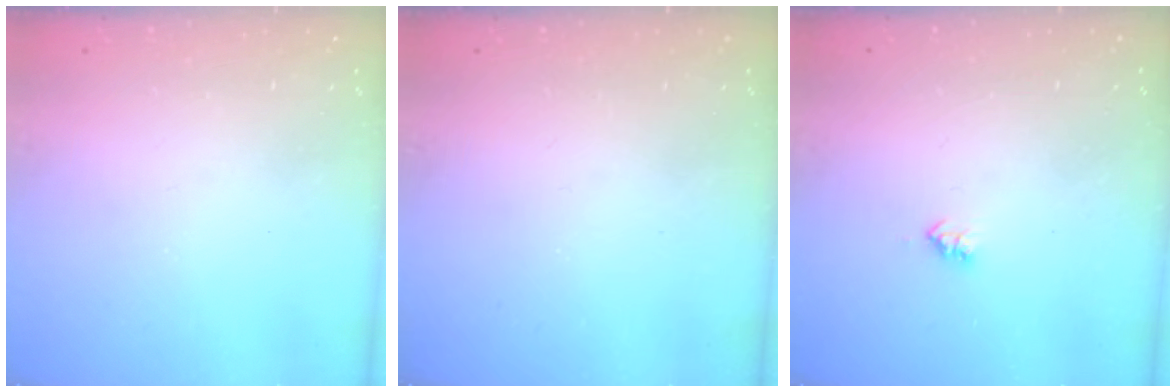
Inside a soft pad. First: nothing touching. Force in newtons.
{"total": 0.0}
{"total": 2.6, "press": 2.5, "slide": 0.4}